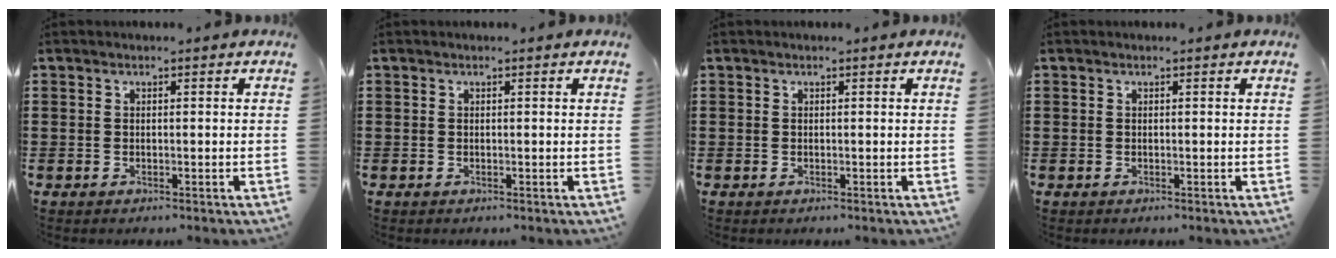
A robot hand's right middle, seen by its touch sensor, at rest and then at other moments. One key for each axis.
{"total": 0.0}
{"total": 0.0}
{"total": 0.0}